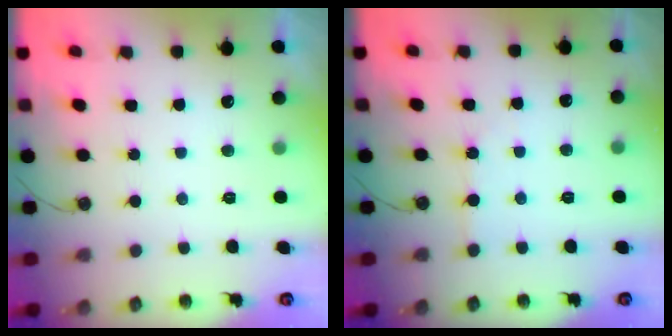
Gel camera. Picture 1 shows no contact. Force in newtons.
{"total": 2.5, "press": 2.5, "slide": 0.4}